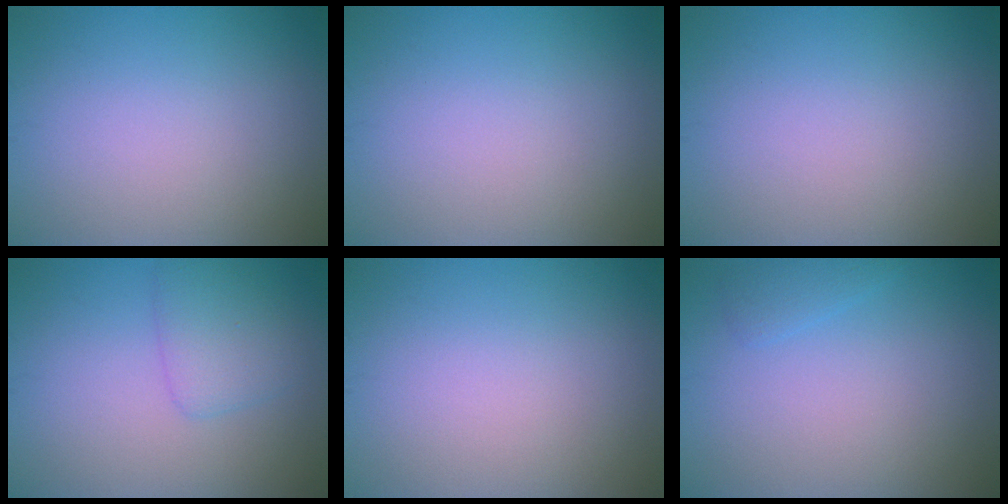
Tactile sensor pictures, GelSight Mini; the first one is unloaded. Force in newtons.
{"total": 0.0}
{"total": 0.0}
{"total": 2.5, "press": 2.5, "slide": 0.1}
{"total": 0.0}
{"total": 1.1, "press": 1.1, "slide": 0.1}